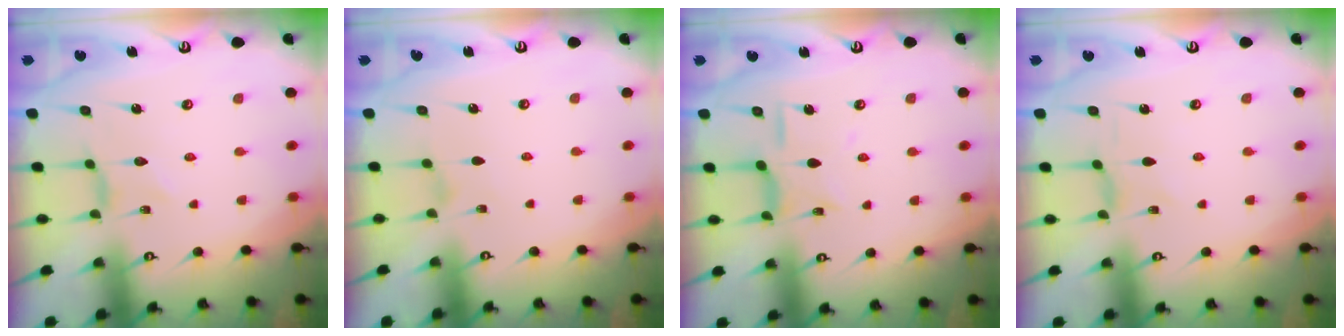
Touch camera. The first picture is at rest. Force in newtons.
{"total": 0.7, "press": 0.7, "slide": 0.2}
{"total": 9.2, "press": 9.2, "slide": 0.6}
{"total": 0.6, "press": 0.6, "slide": 0.2}